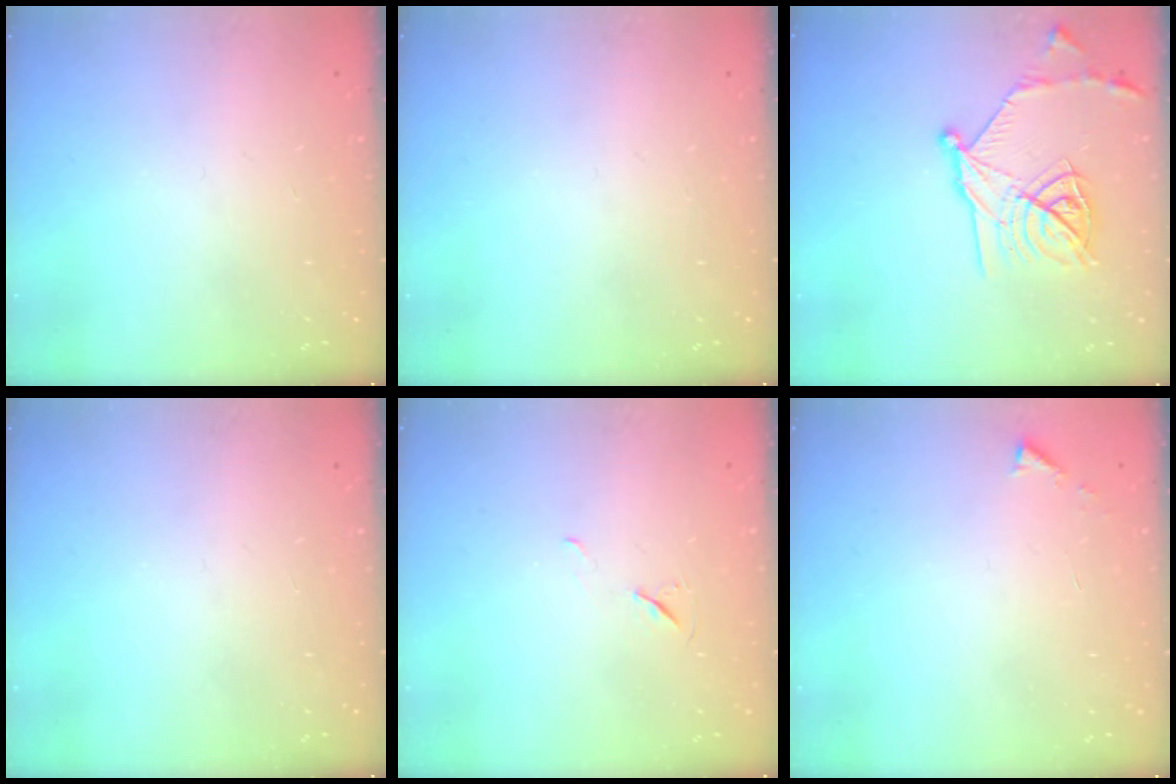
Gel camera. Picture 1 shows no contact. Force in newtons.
{"total": 0.0}
{"total": 17.6, "press": 17.6, "slide": 0.9}
{"total": 0.0}
{"total": 4.9, "press": 4.4, "slide": 2.2}
{"total": 2.9, "press": 2.9, "slide": 0.4}